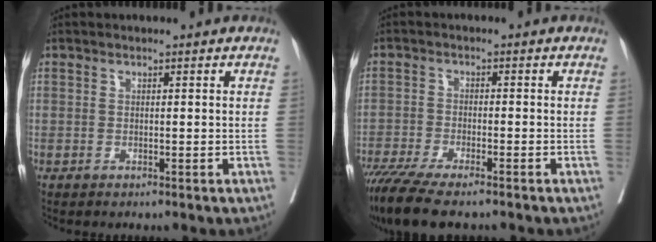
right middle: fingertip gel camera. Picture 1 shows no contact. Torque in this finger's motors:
{"motor_torque": [0.88, -0.88, 0.11, 0.11]}